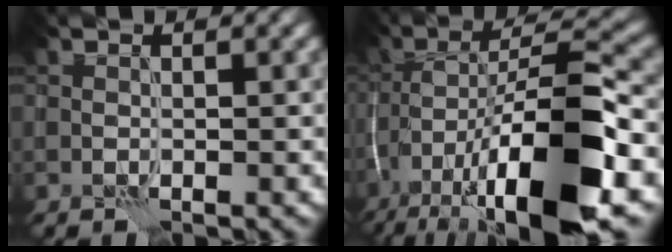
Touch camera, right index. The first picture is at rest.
{"total": 14.8, "force": [-7.2, 4.6, 12.0], "torque": [-0.211, 0.010, -0.126]}